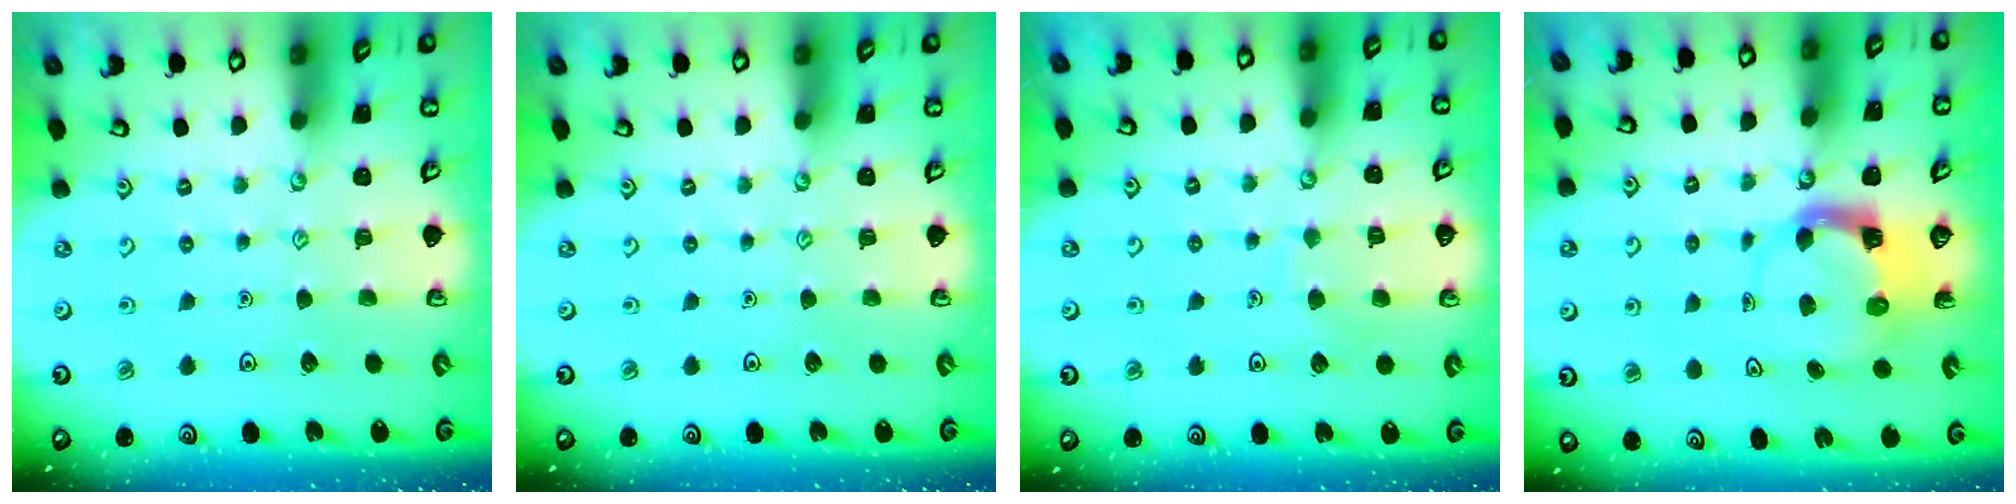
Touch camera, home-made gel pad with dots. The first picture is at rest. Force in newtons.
{"total": 0.0}
{"total": 4.7, "press": 4.7, "slide": 0.4}
{"total": 3.7, "press": 3.6, "slide": 0.6}